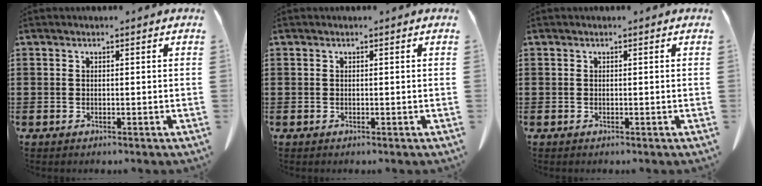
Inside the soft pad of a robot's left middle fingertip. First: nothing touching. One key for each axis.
{"total": 0.0}
{"total": 0.0}